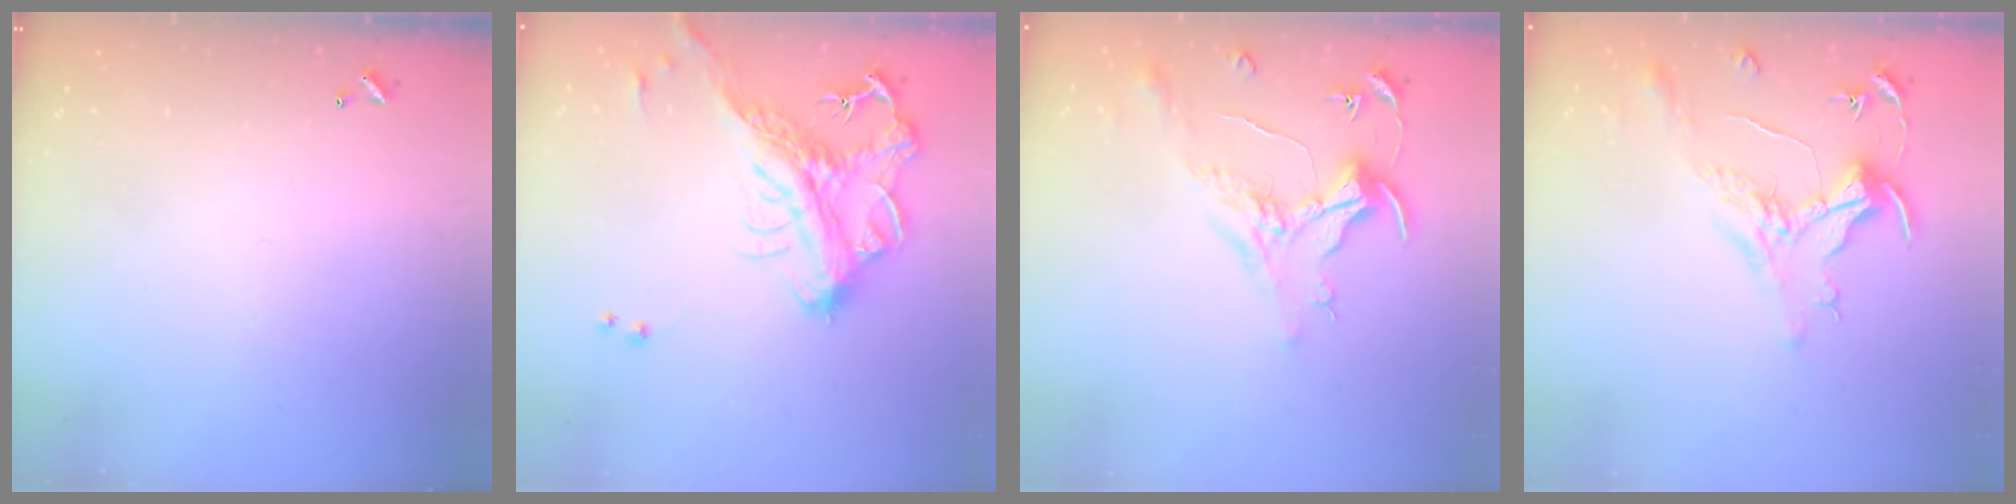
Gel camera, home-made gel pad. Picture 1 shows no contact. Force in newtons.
{"total": 8.5, "press": 8.3, "slide": 2.1}
{"total": 1.6, "press": 1.4, "slide": 0.7}
{"total": 1.6, "press": 1.4, "slide": 0.7}